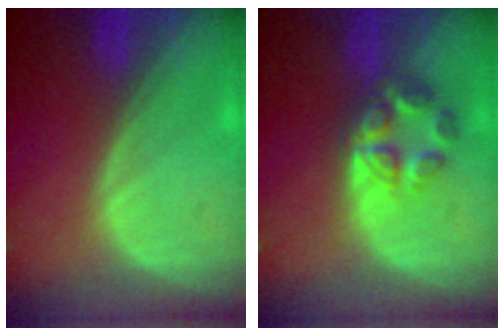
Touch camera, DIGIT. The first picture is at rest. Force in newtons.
{"total": 5.9, "press": 5.3, "slide": 2.5}